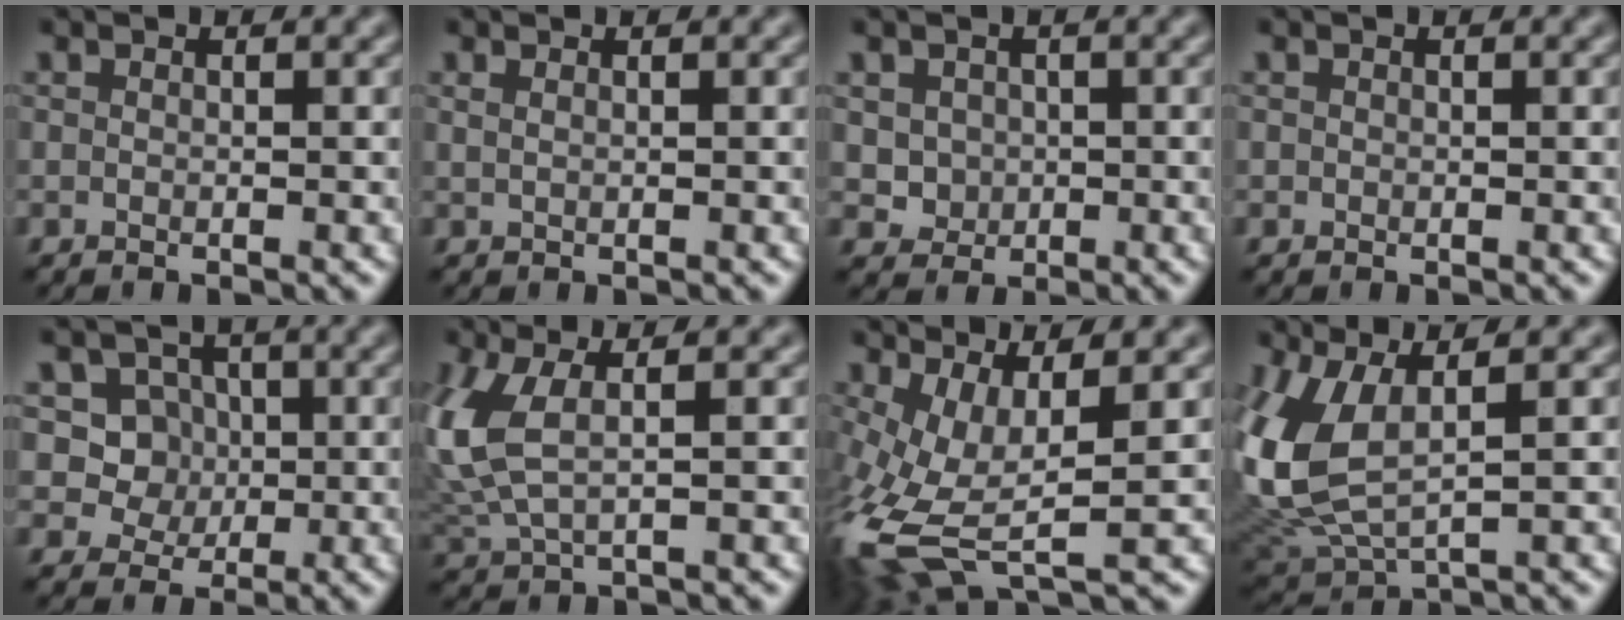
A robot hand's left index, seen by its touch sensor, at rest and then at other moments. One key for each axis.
{"total": 0.7, "fx": 0.5, "fy": 0.3, "fz": 0.4, "tx": -0.010, "ty": -0.001, "tz": 0.007}
{"total": 2.2, "fx": 0.2, "fy": 2.0, "fz": 0.8, "tx": -0.016, "ty": -0.007, "tz": 0.014}
{"total": 0.0}
{"total": 4.6, "fx": 1.0, "fy": 4.1, "fz": 1.8, "tx": -0.023, "ty": 0.001, "tz": 0.021}
{"total": 5.6, "fx": 0.9, "fy": 2.7, "fz": 4.9, "tx": -0.135, "ty": -0.002, "tz": 0.023}
{"total": 9.7, "fx": -1.7, "fy": 3.7, "fz": 8.8, "tx": -0.205, "ty": -0.012, "tz": -0.027}
{"total": 8.5, "fx": 1.4, "fy": 4.4, "fz": 7.2, "tx": -0.194, "ty": -0.011, "tz": 0.037}